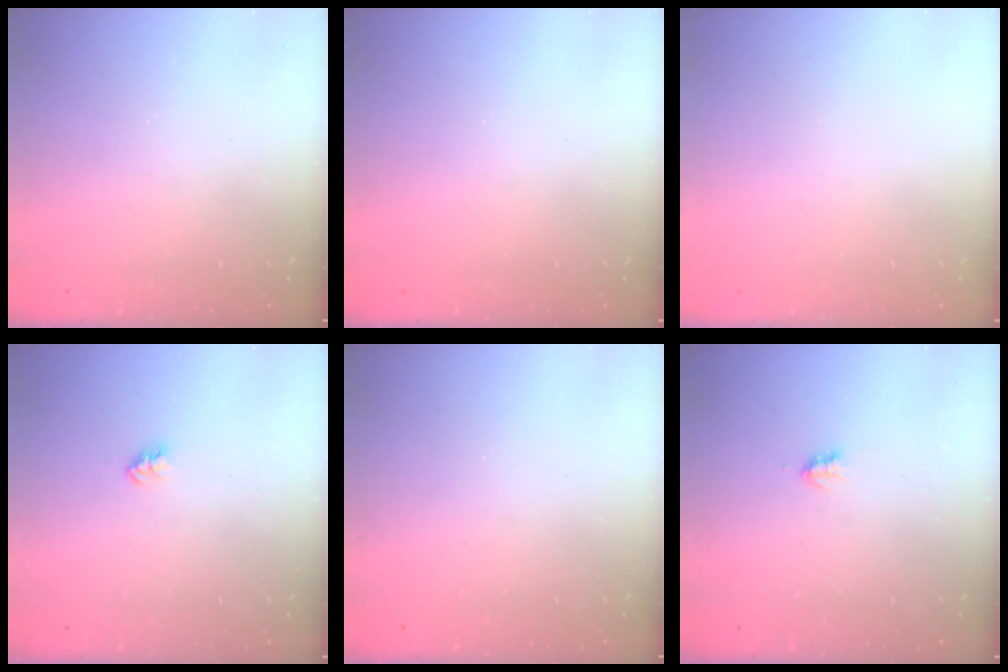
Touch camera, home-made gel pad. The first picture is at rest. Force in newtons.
{"total": 0.0}
{"total": 0.0}
{"total": 2.7, "press": 2.7, "slide": 0.4}
{"total": 0.0}
{"total": 1.9, "press": 1.8, "slide": 0.4}